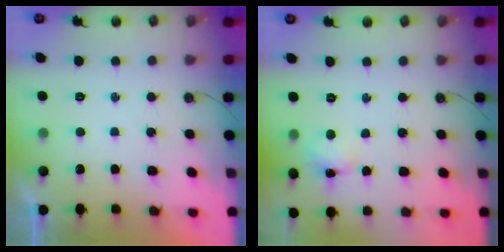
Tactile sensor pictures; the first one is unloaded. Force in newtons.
{"total": 4.3, "press": 4.3, "slide": 0.1}